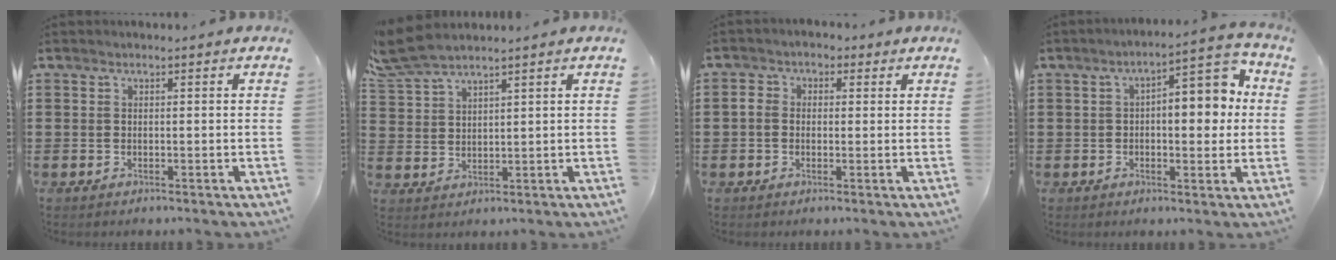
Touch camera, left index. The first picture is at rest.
{"total": 5.3, "force": [4.5, 1.2, 2.5], "torque": [-0.065, -0.004, 0.085]}
{"total": 2.7, "force": [0.0, 2.2, 1.5], "torque": [-0.036, 0.011, -0.003]}
{"total": 7.4, "force": [1.3, 3.5, 6.4], "torque": [-0.081, -0.016, 0.007]}